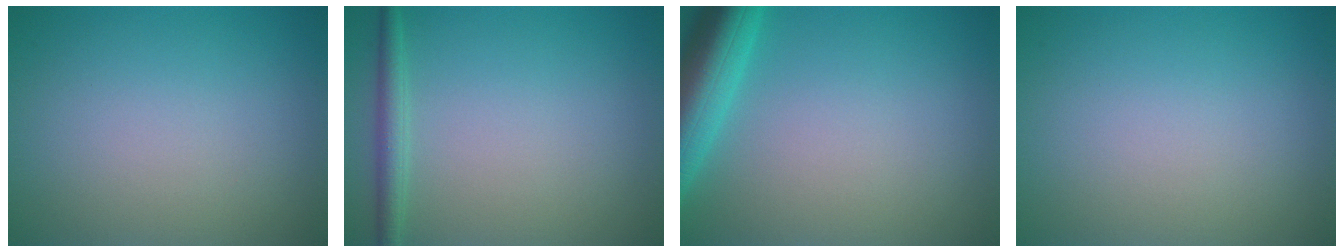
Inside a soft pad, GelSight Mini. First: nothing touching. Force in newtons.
{"total": 1.8, "press": 1.8, "slide": 0.1}
{"total": 6.3, "press": 6.3, "slide": 0.4}
{"total": 0.0}